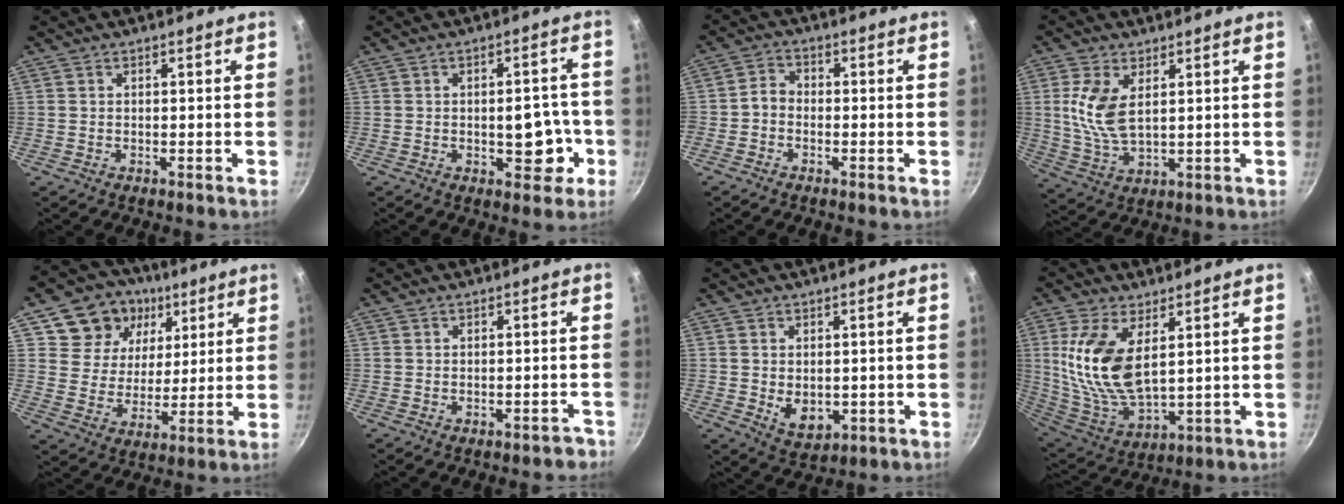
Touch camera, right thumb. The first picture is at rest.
{"total": 8.5, "force": [-2.3, 4.7, 6.7], "torque": [-0.039, 0.019, -0.026]}
{"total": 2.9, "force": [-1.3, 2.2, 1.4], "torque": [-0.026, 0.022, -0.034]}
{"total": 9.2, "force": [2.4, 4.9, 7.4], "torque": [-0.150, -0.018, 0.053]}
{"total": 14.8, "force": [6.8, 11.7, 5.8], "torque": [-0.071, -0.022, 0.115]}
{"total": 2.0, "force": [-1.6, 1.1, 0.6], "torque": [0.015, 0.035, -0.001]}
{"total": 5.6, "force": [-0.2, 3.9, 3.9], "torque": [-0.053, -0.014, 0.009]}
{"total": 15.8, "force": [4.4, 7.9, 13.0], "torque": [-0.257, -0.035, 0.097]}